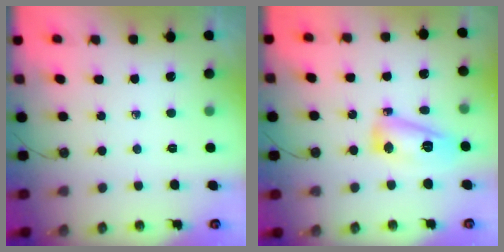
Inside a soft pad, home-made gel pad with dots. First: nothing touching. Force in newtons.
{"total": 12.2, "press": 12.1, "slide": 1.1}